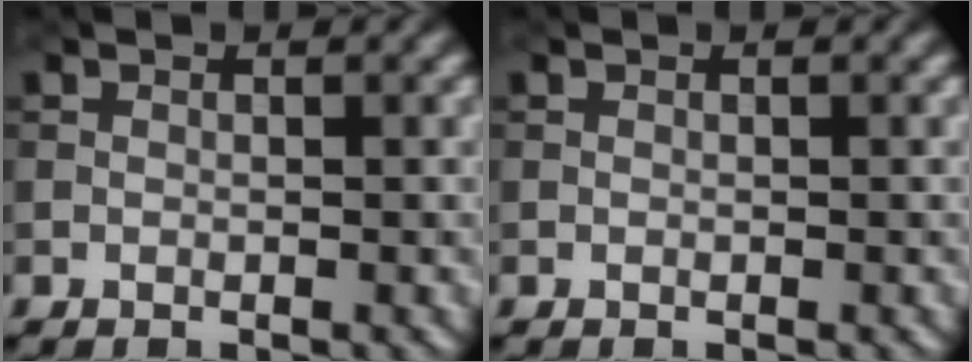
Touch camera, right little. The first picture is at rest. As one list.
[{"total": 0.0}]